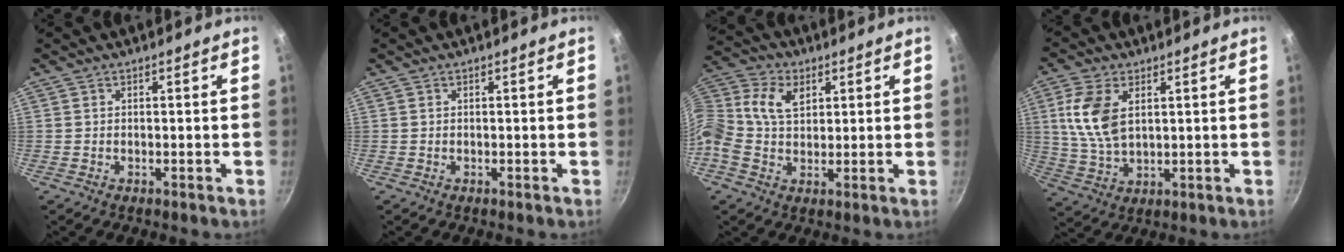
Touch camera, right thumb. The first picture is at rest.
{"total": 0.0}
{"total": 12.0, "force": [2.9, 8.6, 7.8], "torque": [-0.161, 0.020, 0.038]}
{"total": 10.4, "force": [2.8, 5.9, 8.0], "torque": [-0.159, -0.013, 0.060]}